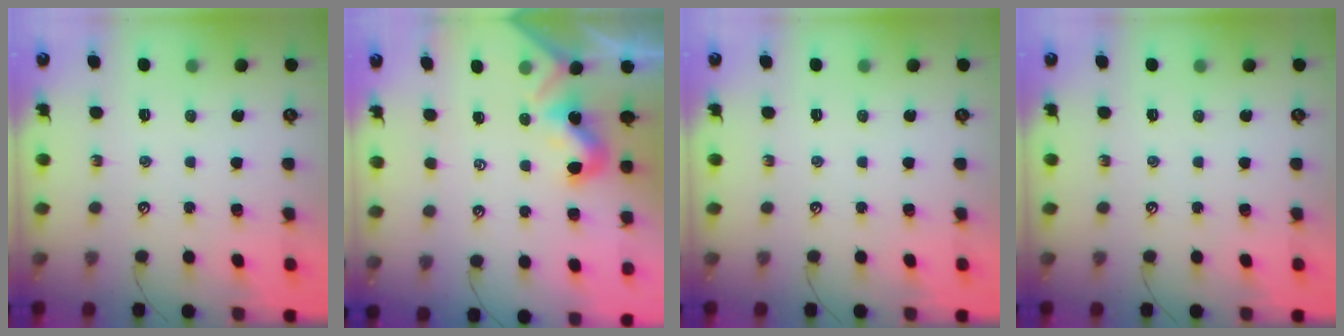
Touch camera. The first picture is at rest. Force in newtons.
{"total": 1.4, "press": 1.3, "slide": 0.2}
{"total": 0.0}
{"total": 0.0}